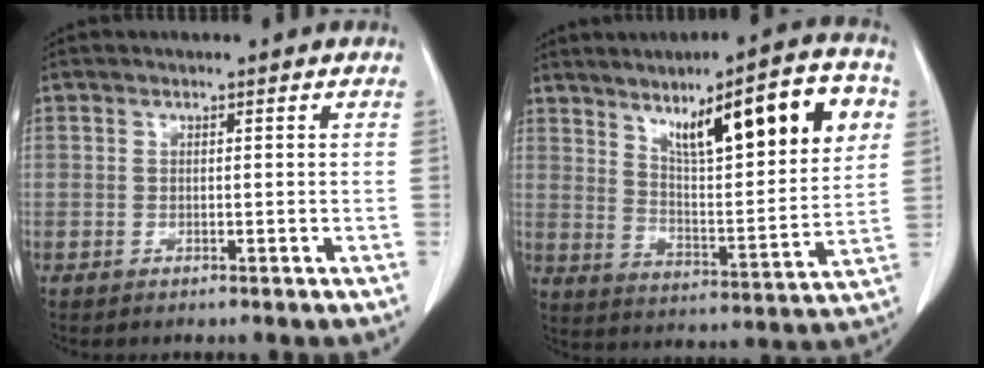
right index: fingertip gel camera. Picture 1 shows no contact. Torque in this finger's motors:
{"motor_torque": [1.09, 1.04, 0.36, 0.09]}